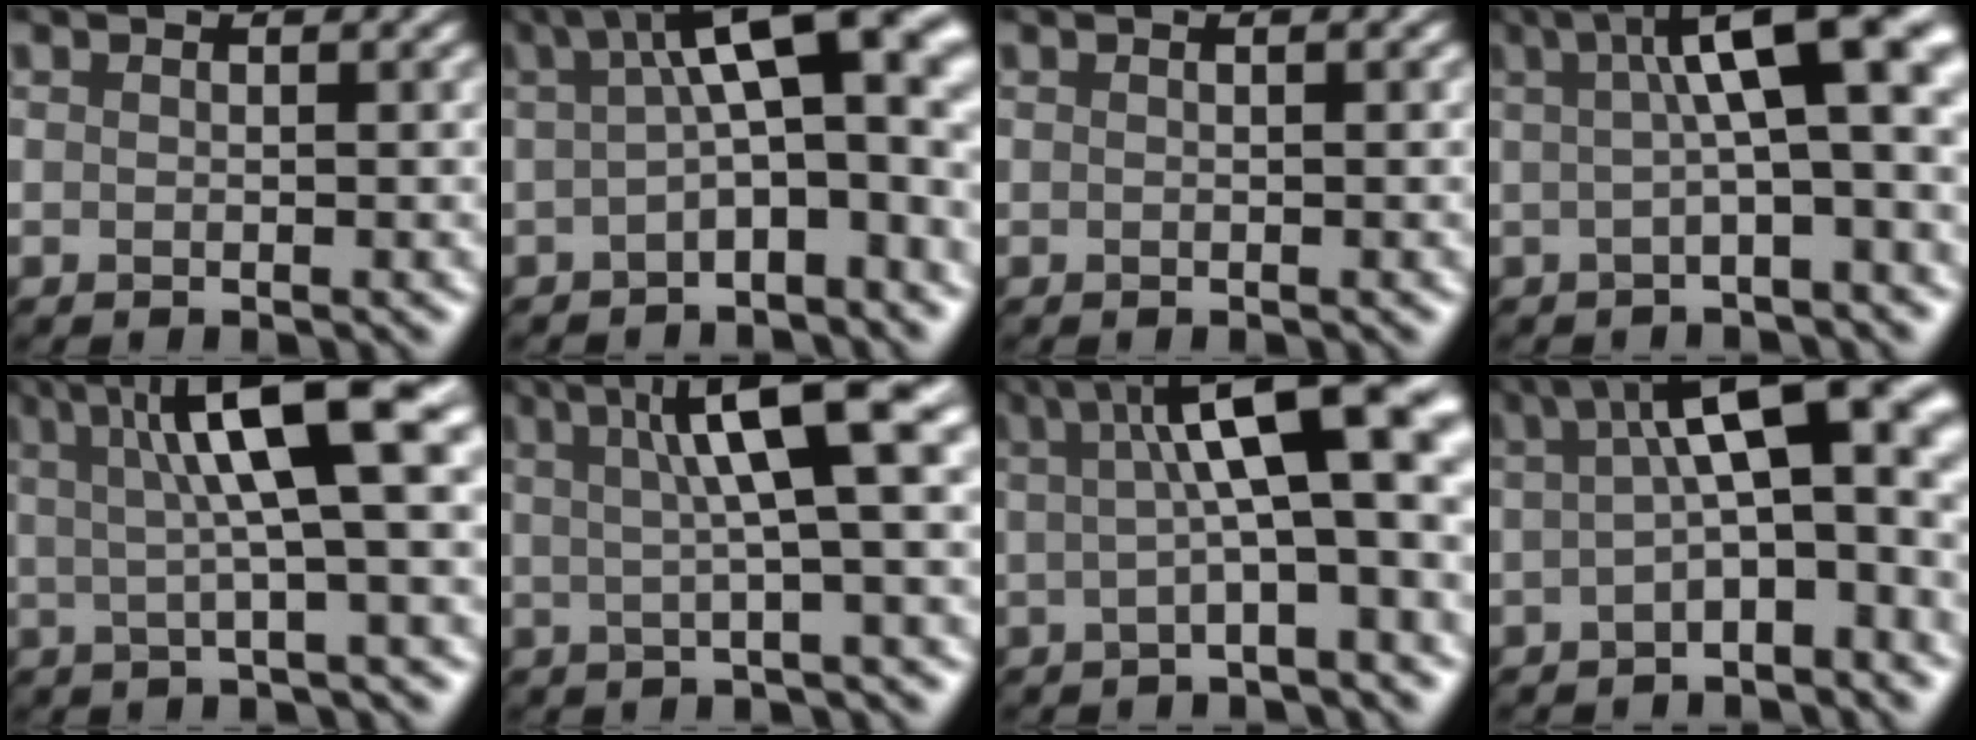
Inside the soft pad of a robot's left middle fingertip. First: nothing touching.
{"total": 10.4, "force": [1.2, 3.8, 9.7], "torque": [-0.117, 0.023, 0.009]}
{"total": 0.6, "force": [0.2, 0.2, 0.5], "torque": [-0.005, 0.001, 0.000]}
{"total": 9.6, "force": [2.0, 2.5, 9.0], "torque": [-0.111, 0.025, 0.024]}
{"total": 9.6, "force": [2.9, 2.0, 9.0], "torque": [-0.124, 0.015, 0.043]}
{"total": 8.5, "force": [2.5, 1.7, 7.9], "torque": [-0.102, 0.018, 0.037]}
{"total": 10.7, "force": [2.1, 2.7, 10.2], "torque": [-0.132, 0.022, 0.027]}
{"total": 10.3, "force": [1.4, 3.8, 9.5], "torque": [-0.115, 0.025, 0.013]}